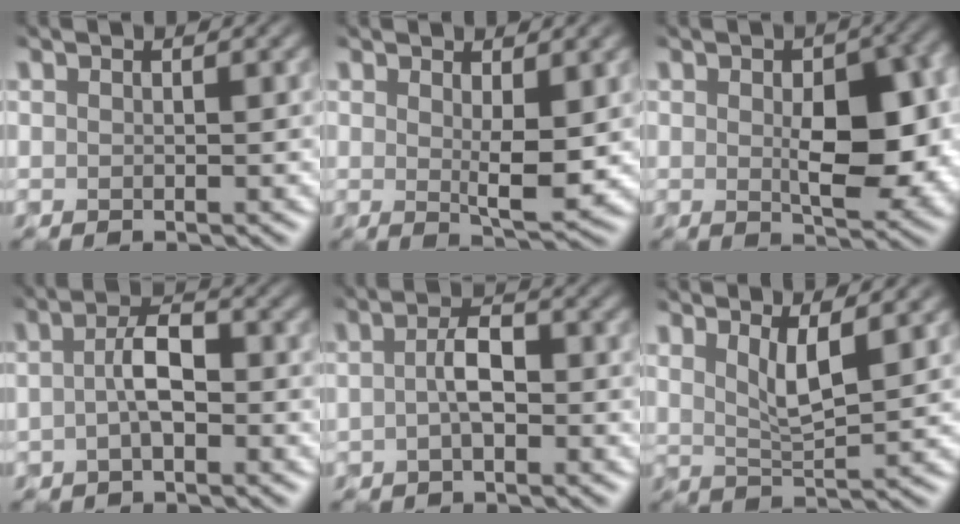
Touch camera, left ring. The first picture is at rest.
{"total": 3.1, "force": [0.8, 0.8, 2.9], "torque": [-0.050, -0.010, 0.017]}
{"total": 7.9, "force": [-0.1, 4.0, 6.8], "torque": [-0.102, 0.001, 0.004]}
{"total": 2.8, "force": [-0.4, 1.2, 2.4], "torque": [-0.050, 0.008, -0.014]}
{"total": 2.2, "force": [-0.3, 1.0, 1.9], "torque": [-0.041, 0.007, -0.012]}
{"total": 3.0, "force": [1.6, 0.7, 2.5], "torque": [-0.047, -0.005, 0.030]}